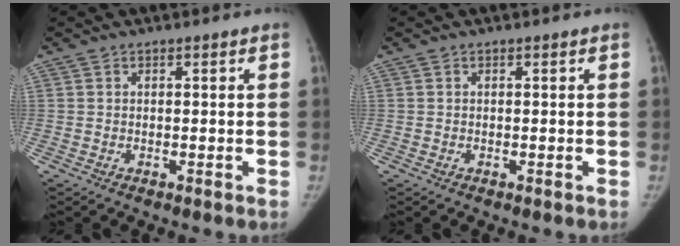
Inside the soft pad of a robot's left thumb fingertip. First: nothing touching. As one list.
[{"total": 0.0}]